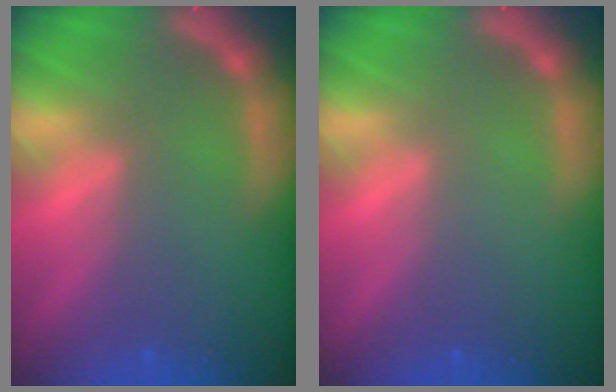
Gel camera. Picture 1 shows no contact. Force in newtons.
{"total": 0.0}